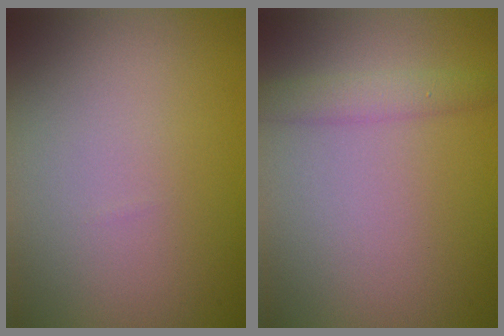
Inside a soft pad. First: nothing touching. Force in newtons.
{"total": 2.2, "press": 2.2, "slide": 0.1}